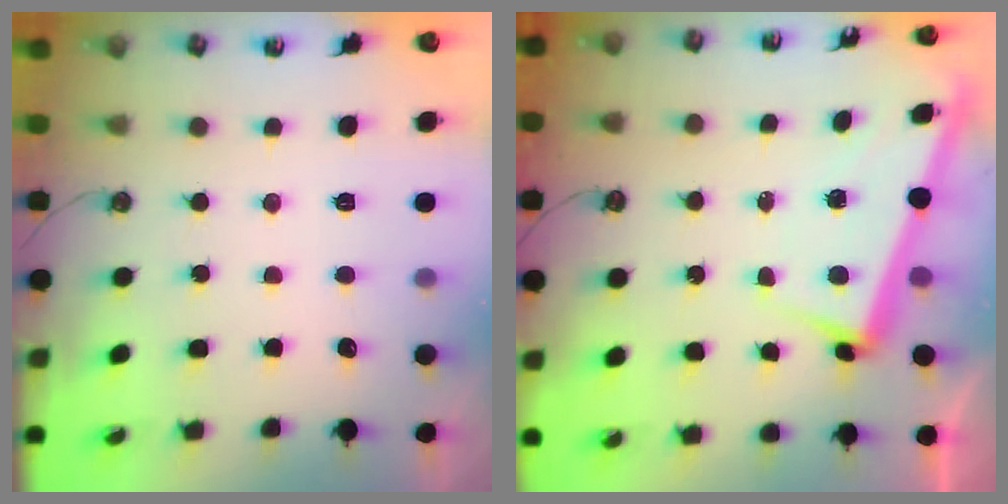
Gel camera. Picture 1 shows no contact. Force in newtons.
{"total": 3.0, "press": 2.8, "slide": 0.8}